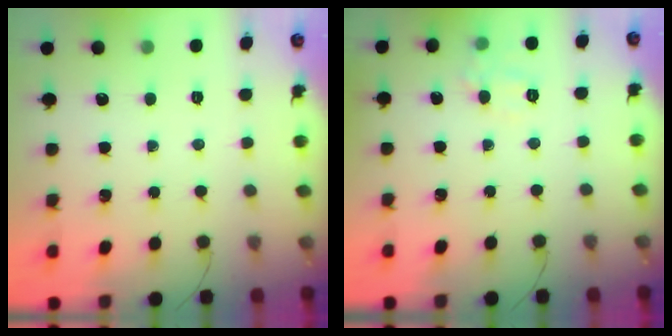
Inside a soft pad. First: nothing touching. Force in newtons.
{"total": 8.2, "press": 8.0, "slide": 1.5}